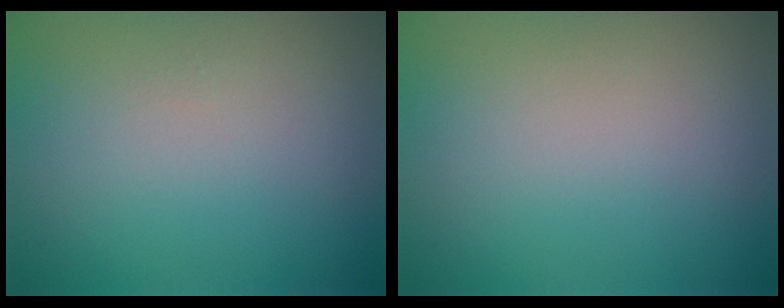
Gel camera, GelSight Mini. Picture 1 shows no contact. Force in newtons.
{"total": 0.0}